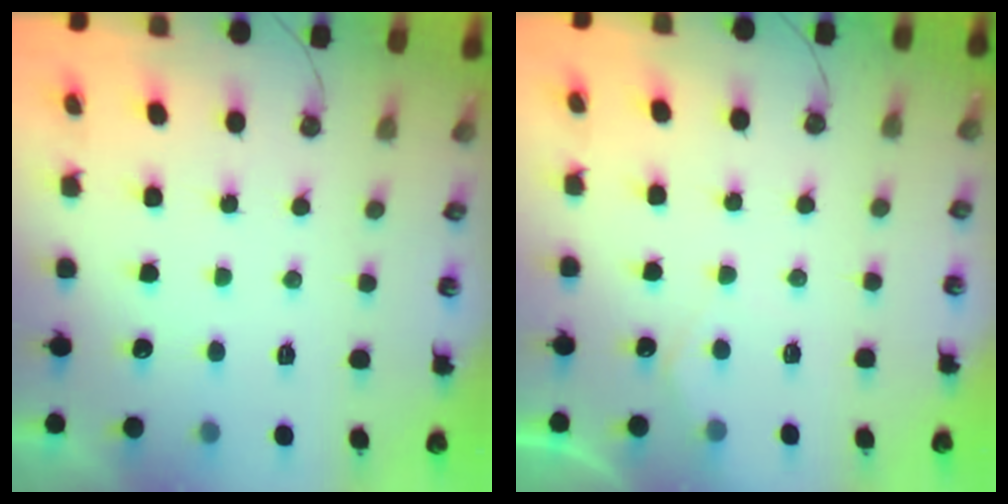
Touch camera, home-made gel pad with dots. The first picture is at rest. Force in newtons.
{"total": 4.0, "press": 4.0, "slide": 0.5}